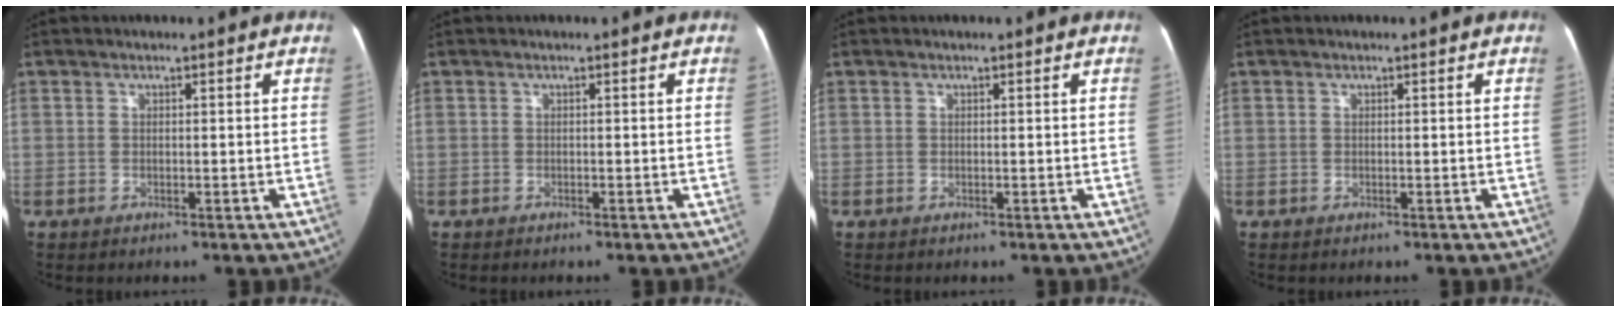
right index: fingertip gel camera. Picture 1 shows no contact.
{"total": 0.0}
{"total": 0.0}
{"total": 0.0}